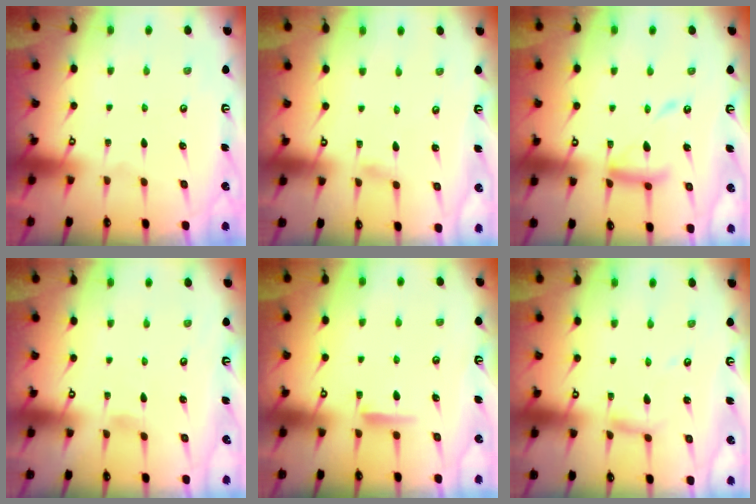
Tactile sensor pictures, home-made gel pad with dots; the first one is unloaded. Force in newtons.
{"total": 1.8, "press": 1.8, "slide": 0.2}
{"total": 14.4, "press": 14.3, "slide": 1.3}
{"total": 2.6, "press": 2.6, "slide": 0.3}
{"total": 5.6, "press": 5.6, "slide": 0.7}
{"total": 4.1, "press": 4.1, "slide": 0.4}